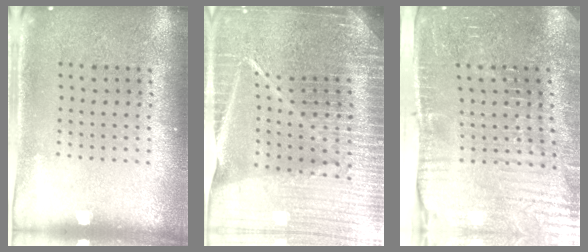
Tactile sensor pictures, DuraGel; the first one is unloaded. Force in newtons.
{"total": 6.4, "press": 5.6, "slide": 3.2}
{"total": 4.7, "press": 4.6, "slide": 1.1}